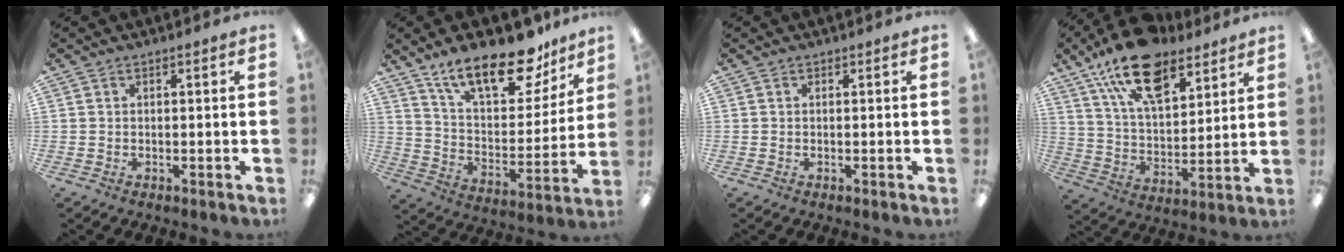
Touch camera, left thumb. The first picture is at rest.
{"total": 21.9, "force": [15.7, 8.5, 12.7], "torque": [-0.198, -0.099, 0.269]}
{"total": 0.0}
{"total": 18.6, "force": [12.9, 8.7, 10.2], "torque": [-0.183, -0.057, 0.229]}